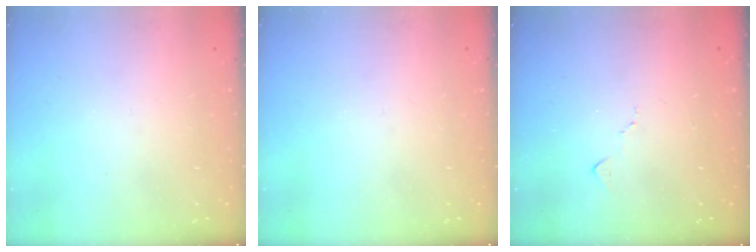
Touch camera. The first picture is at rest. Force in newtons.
{"total": 0.0}
{"total": 5.9, "press": 5.8, "slide": 0.8}